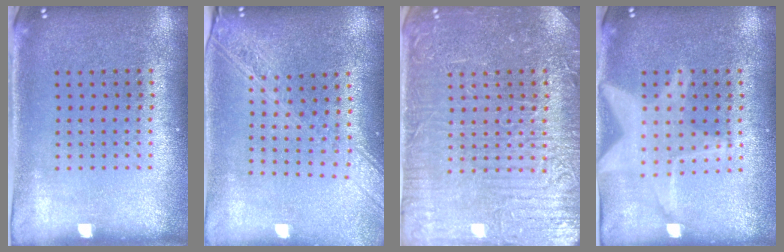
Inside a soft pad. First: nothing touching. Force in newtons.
{"total": 2.2, "press": 1.9, "slide": 1.2}
{"total": 4.7, "press": 4.6, "slide": 1.1}
{"total": 2.1, "press": 2.1, "slide": 0.2}